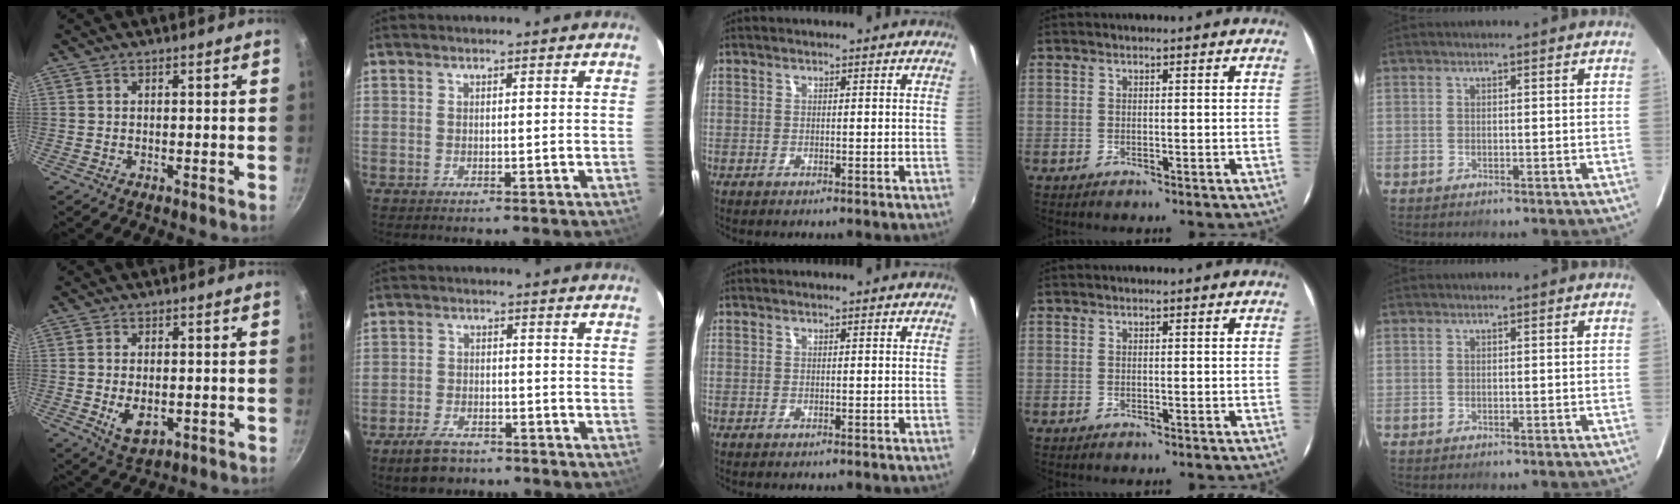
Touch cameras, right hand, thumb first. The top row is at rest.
{"thumb": {"total": 6.0, "force": [-1.1, 3.6, 4.7], "torque": [-0.072, -0.007, -0.010]}, "index": {"total": 7.3, "force": [-5.5, 3.6, 3.2], "torque": [-0.085, 0.004, -0.090]}}